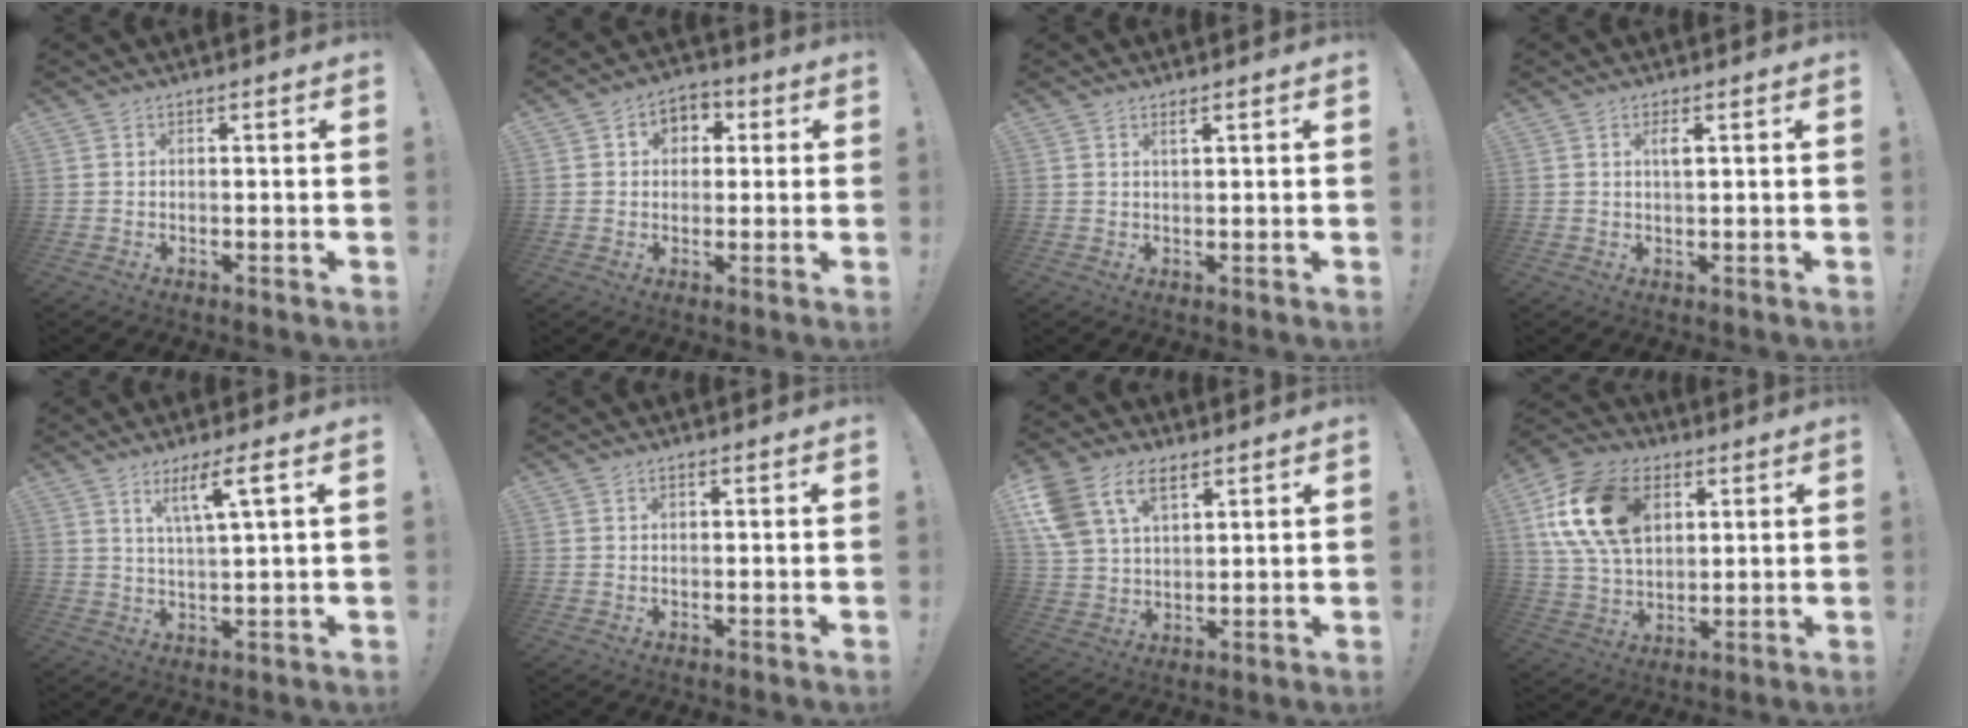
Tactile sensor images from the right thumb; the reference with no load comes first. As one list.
[{"total": 5.9, "force": [1.0, 5.1, 2.8], "torque": [-0.035, 0.005, 0.019]}, {"total": 1.3, "force": [0.9, 0.0, 0.9], "torque": [-0.018, -0.001, 0.015]}, {"total": 1.8, "force": [0.8, 0.5, 1.6], "torque": [-0.026, 0.000, 0.010]}, {"total": 7.7, "force": [3.7, 0.5, 6.7], "torque": [-0.118, -0.009, 0.056]}, {"total": 0.7, "force": [0.2, 0.4, 0.5], "torque": [-0.008, 0.002, 0.003]}, {"total": 12.8, "force": [6.8, 7.9, 7.4], "torque": [-0.152, -0.015, 0.135]}, {"total": 20.5, "force": [6.9, 13.9, 13.4], "torque": [-0.247, -0.014, 0.129]}]